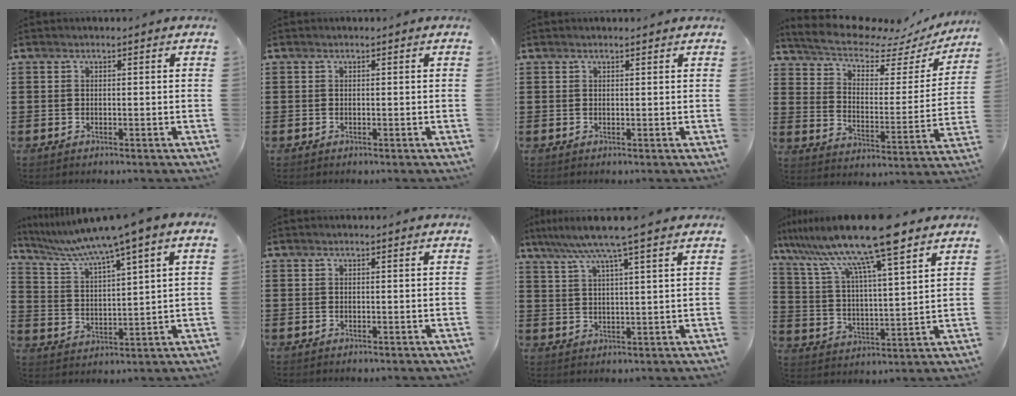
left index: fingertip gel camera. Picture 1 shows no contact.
{"total": 0.0}
{"total": 0.5, "force": [0.5, 0.0, 0.3], "torque": [-0.006, 0.001, 0.009]}
{"total": 7.5, "force": [6.4, 2.0, 3.3], "torque": [-0.084, -0.041, 0.106]}
{"total": 6.4, "force": [5.0, -0.6, 4.0], "torque": [-0.098, -0.036, 0.078]}
{"total": 0.0}
{"total": 7.3, "force": [5.6, -0.6, 4.5], "torque": [-0.103, -0.015, 0.097]}
{"total": 13.3, "force": [10.9, 0.9, 7.5], "torque": [-0.175, -0.053, 0.186]}